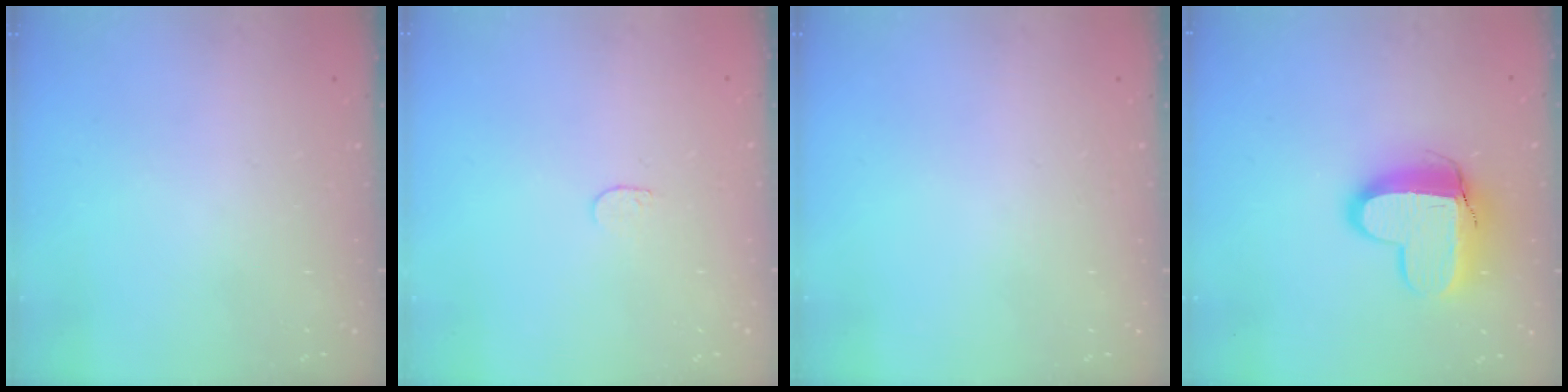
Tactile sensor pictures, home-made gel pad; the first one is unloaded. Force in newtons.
{"total": 3.7, "press": 3.6, "slide": 0.3}
{"total": 0.0}
{"total": 12.3, "press": 12.2, "slide": 1.3}